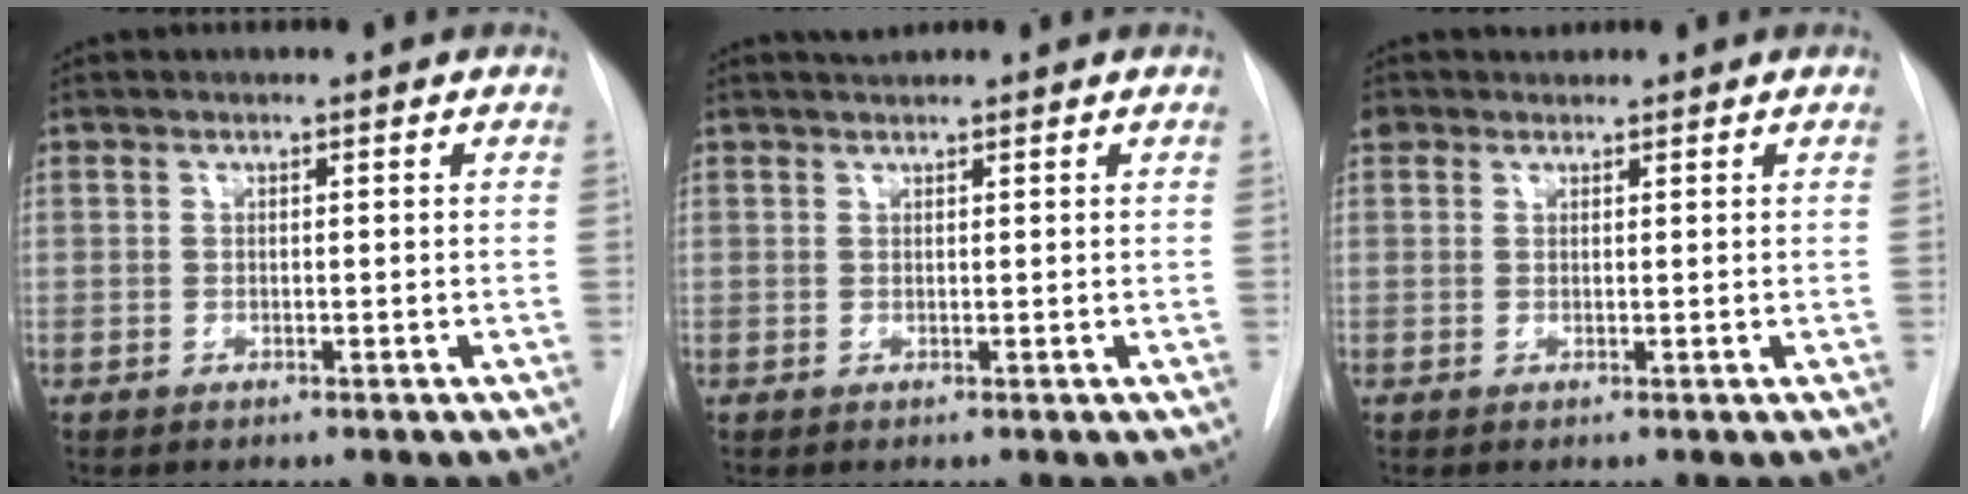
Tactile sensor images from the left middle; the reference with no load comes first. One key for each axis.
{"total": 1.1, "fx": 1.1, "fy": 0.0, "fz": 0.1, "tx": -0.010, "ty": 0.006, "tz": 0.023}
{"total": 2.0, "fx": 1.5, "fy": 1.3, "fz": 0.0, "tx": -0.001, "ty": 0.019, "tz": 0.026}